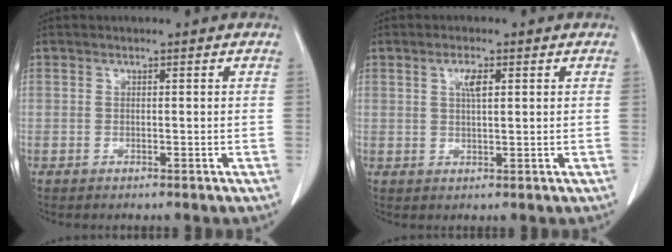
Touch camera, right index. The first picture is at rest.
{"total": 2.7, "force": [1.0, 0.6, 2.4], "torque": [-0.047, 0.000, 0.018]}